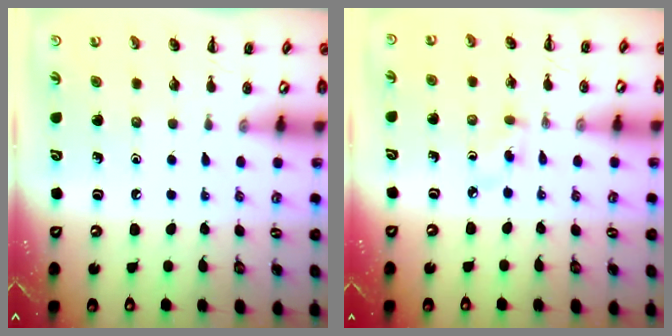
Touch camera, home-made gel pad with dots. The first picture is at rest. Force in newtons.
{"total": 3.8, "press": 3.4, "slide": 1.5}